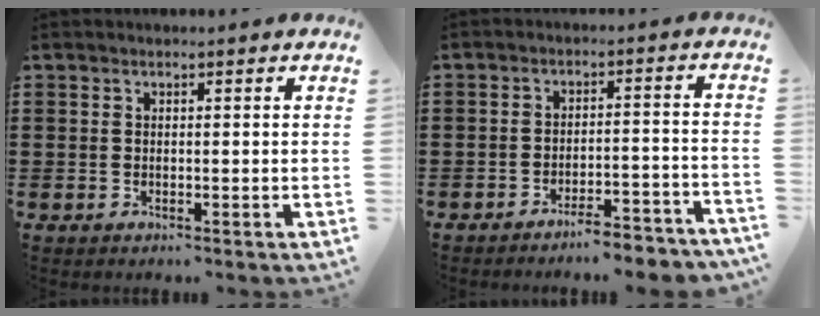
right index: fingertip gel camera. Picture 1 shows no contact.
{"total": 4.6, "force": [-4.4, -0.3, 1.3], "torque": [-0.024, -0.008, -0.086]}